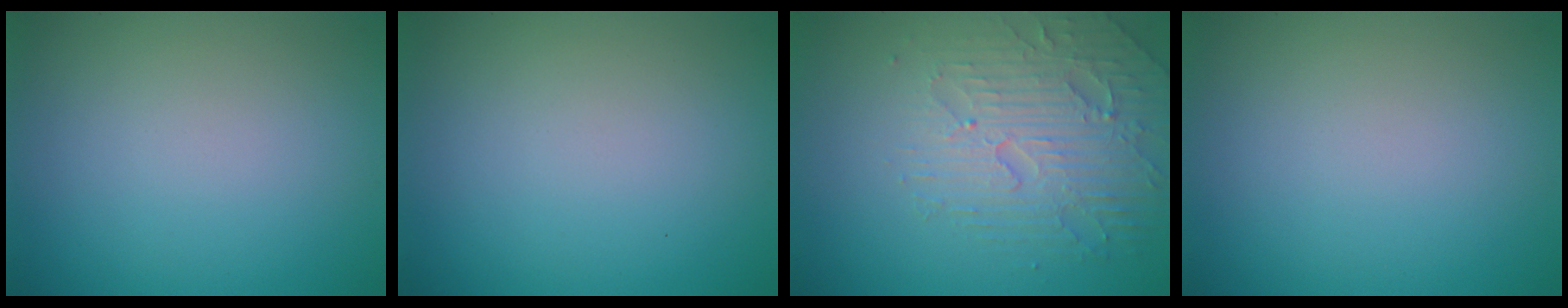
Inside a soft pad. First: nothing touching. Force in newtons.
{"total": 0.0}
{"total": 4.4, "press": 4.1, "slide": 1.4}
{"total": 0.0}